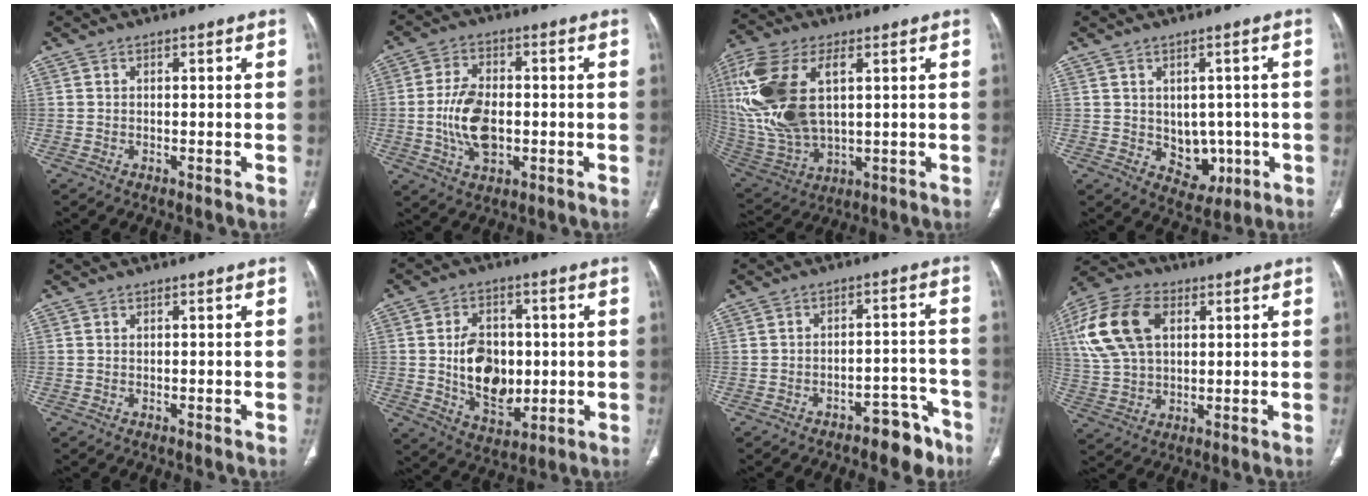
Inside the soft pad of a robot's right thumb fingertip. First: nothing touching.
{"total": 10.3, "force": [-1.2, 6.1, 8.2], "torque": [-0.149, 0.005, -0.021]}
{"total": 21.3, "force": [4.5, 11.3, 17.6], "torque": [-0.398, -0.014, 0.091]}
{"total": 7.0, "force": [-0.6, 5.6, 4.2], "torque": [-0.022, -0.002, 0.010]}
{"total": 0.6, "force": [0.0, 0.3, 0.5], "torque": [-0.012, 0.000, -0.001]}
{"total": 12.9, "force": [0.0, 8.8, 9.5], "torque": [-0.122, -0.006, 0.012]}
{"total": 7.5, "force": [-5.5, 3.8, 3.3], "torque": [-0.020, 0.061, -0.073]}
{"total": 16.6, "force": [5.0, 10.9, 11.4], "torque": [-0.219, 0.009, 0.095]}